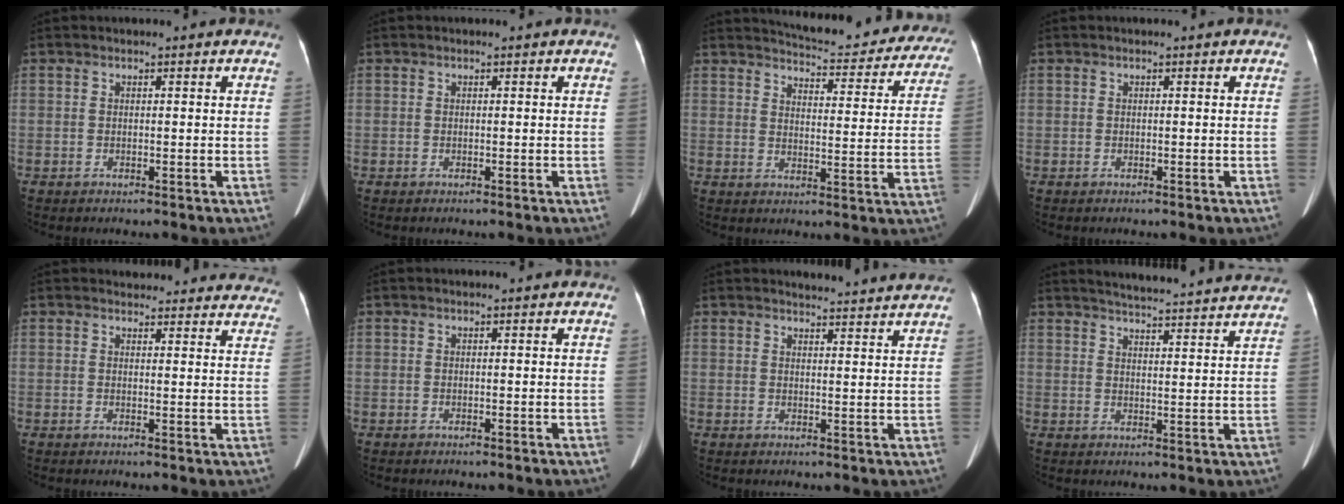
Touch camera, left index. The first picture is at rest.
{"total": 0.0}
{"total": 20.5, "force": [19.1, 4.2, 6.2], "torque": [-0.069, -0.043, 0.219]}
{"total": 0.0}
{"total": 18.1, "force": [17.3, 4.6, 2.8], "torque": [-0.012, -0.037, 0.176]}
{"total": 0.0}
{"total": 7.8, "force": [7.6, -0.4, 1.5], "torque": [-0.020, 0.000, 0.081]}
{"total": 18.2, "force": [17.4, 0.3, 5.5], "torque": [-0.081, -0.014, 0.216]}